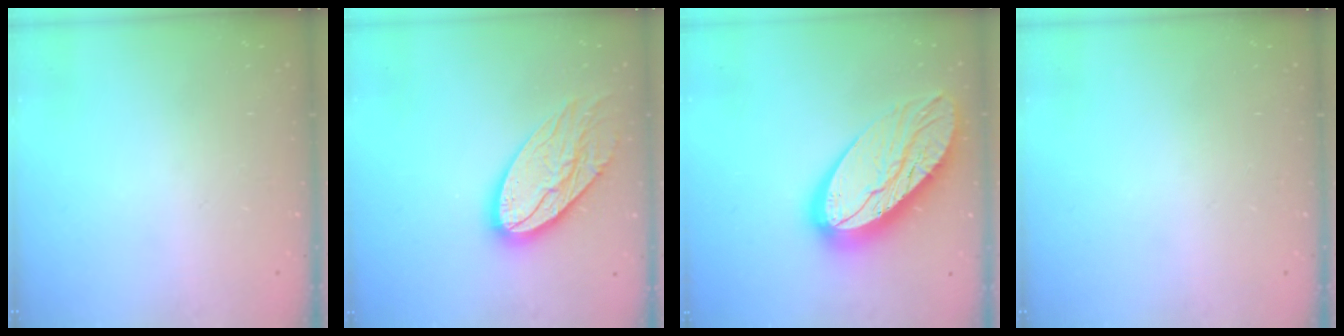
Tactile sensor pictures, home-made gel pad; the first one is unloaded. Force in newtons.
{"total": 15.9, "press": 15.9, "slide": 1.1}
{"total": 22.8, "press": 22.7, "slide": 1.6}
{"total": 0.0}